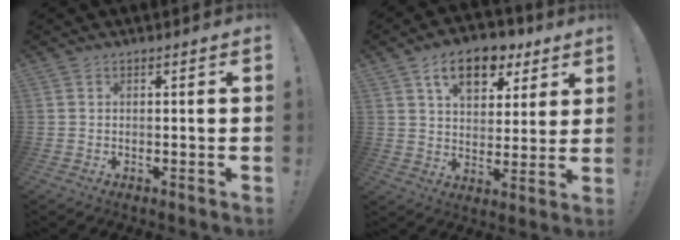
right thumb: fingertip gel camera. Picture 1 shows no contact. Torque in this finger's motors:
{"motor_torque": [0.84, 2.98, 0.77, 0.01, 0.09]}